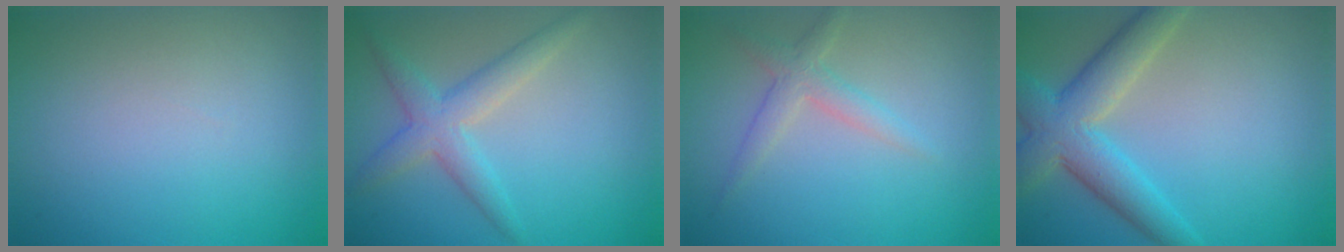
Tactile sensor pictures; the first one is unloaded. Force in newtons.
{"total": 3.5, "press": 3.5, "slide": 0.2}
{"total": 2.2, "press": 2.2, "slide": 0.0}
{"total": 6.0, "press": 6.0, "slide": 0.3}